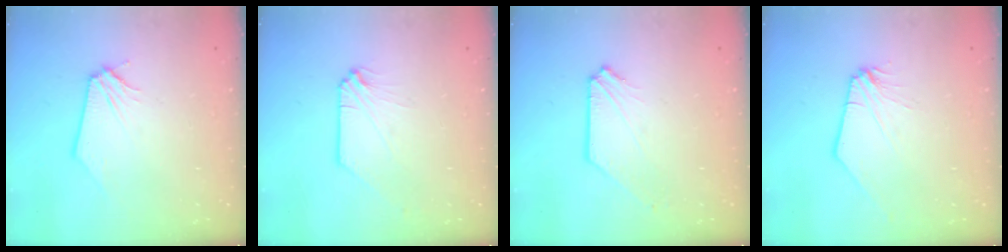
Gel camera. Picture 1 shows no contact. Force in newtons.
{"total": 0.0}
{"total": 1.0, "press": 1.0, "slide": 0.1}
{"total": 0.0}